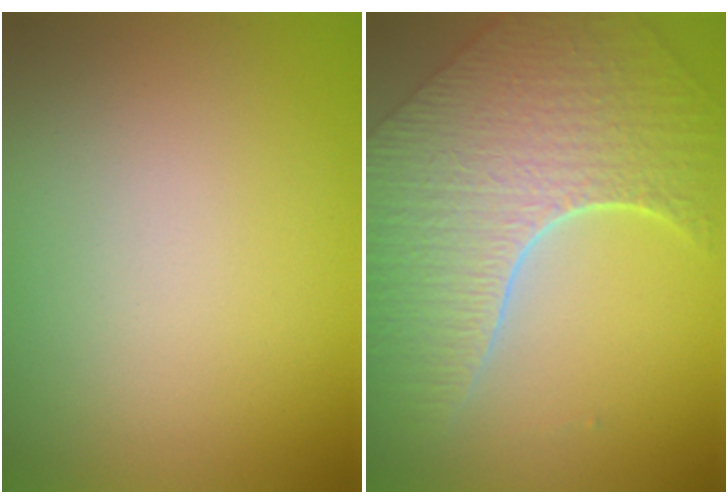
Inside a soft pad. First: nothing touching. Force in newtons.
{"total": 8.4, "press": 6.0, "slide": 5.8}